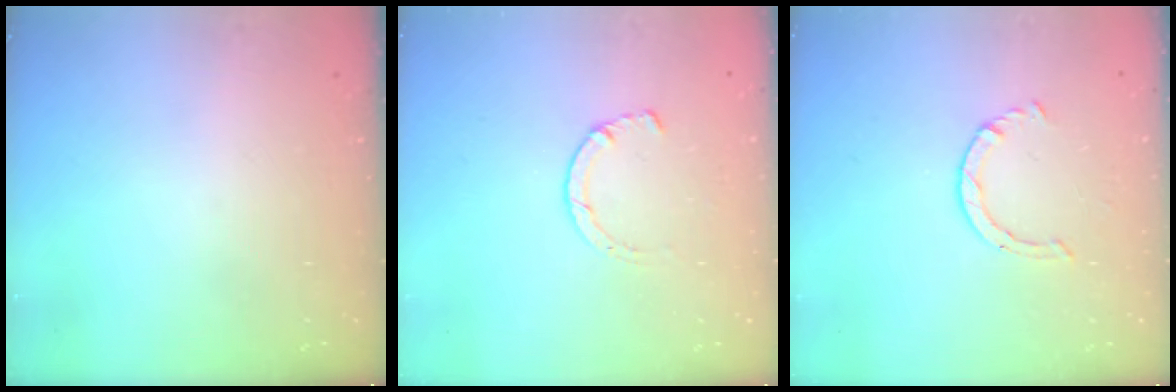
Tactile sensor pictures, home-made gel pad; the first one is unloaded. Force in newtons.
{"total": 1.5, "press": 1.5, "slide": 0.3}
{"total": 2.6, "press": 2.6, "slide": 0.3}